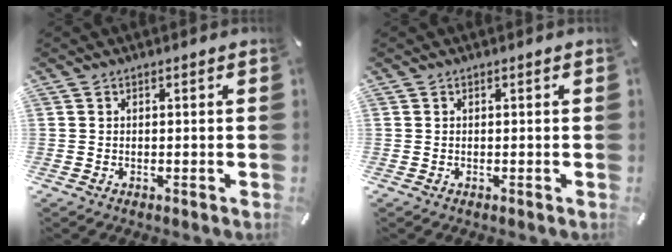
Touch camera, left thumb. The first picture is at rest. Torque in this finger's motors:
{"motor_torque": [0.00, 0.00, -0.04, 0.04, 0.00]}